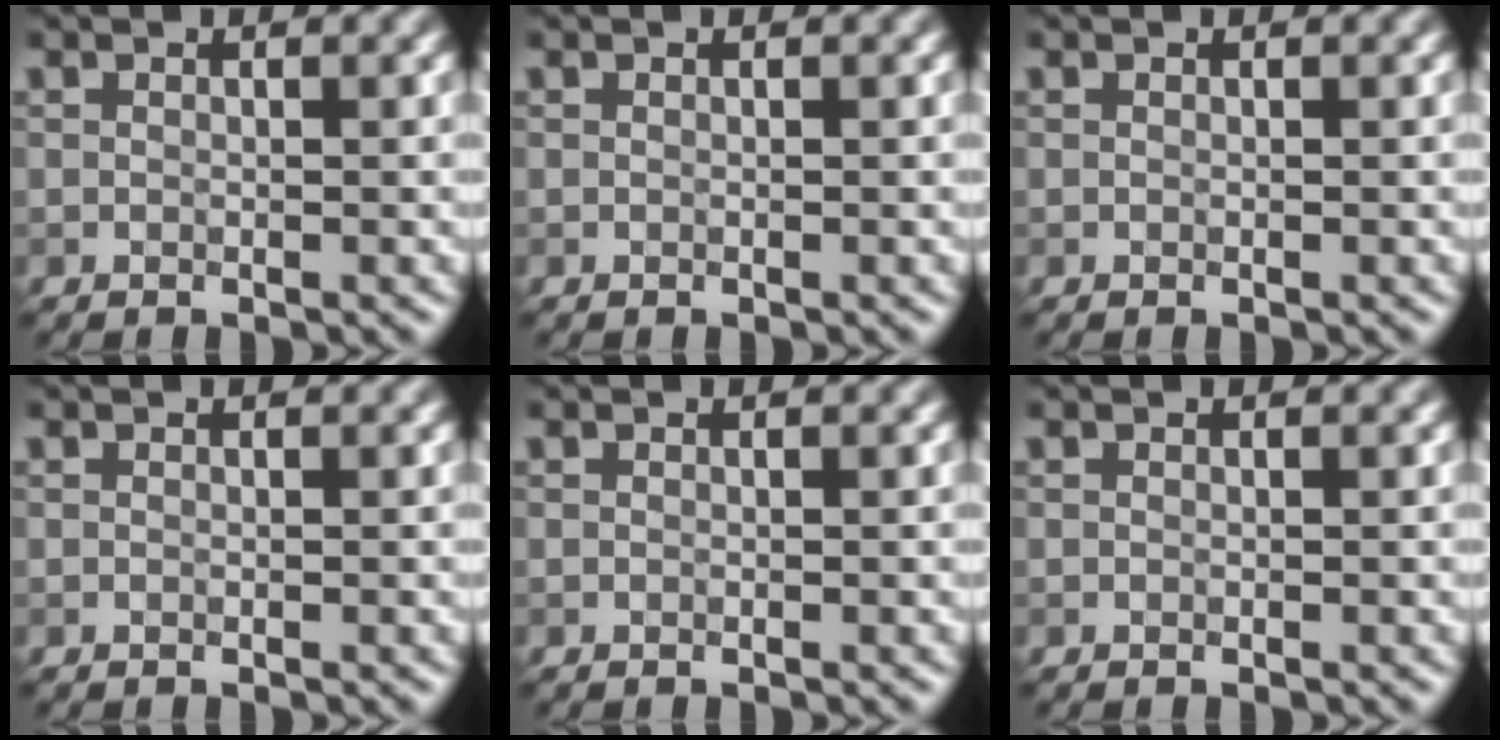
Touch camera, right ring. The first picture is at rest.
{"total": 0.0}
{"total": 0.0}
{"total": 0.0}
{"total": 0.0}
{"total": 0.0}